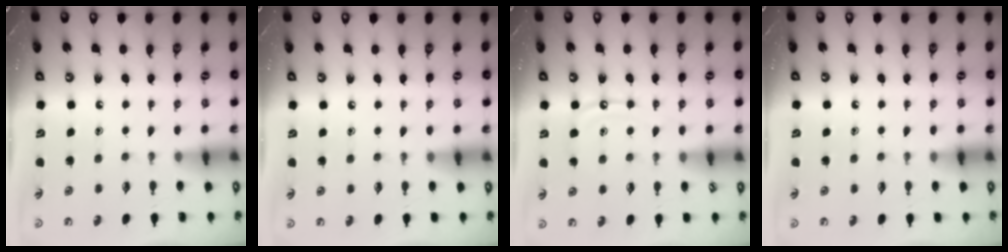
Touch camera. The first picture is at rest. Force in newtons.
{"total": 0.9, "press": 0.9, "slide": 0.2}
{"total": 8.0, "press": 7.9, "slide": 0.9}
{"total": 3.0, "press": 2.9, "slide": 0.5}